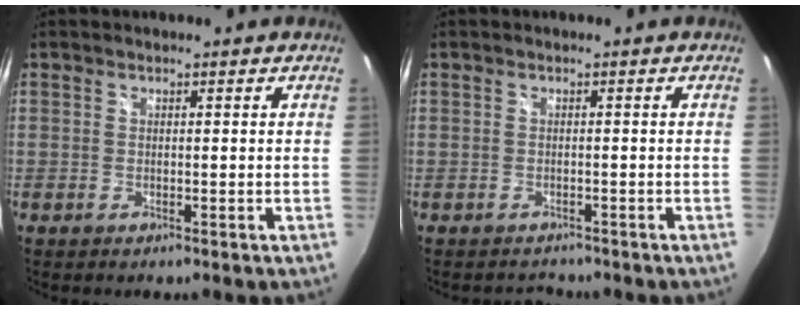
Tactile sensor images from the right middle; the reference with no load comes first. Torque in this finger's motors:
{"motor_torque": [-1.21, 0.36, -0.38, -0.12]}